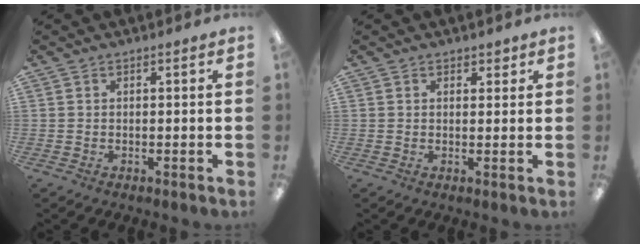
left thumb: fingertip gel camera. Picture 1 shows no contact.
{"total": 1.7, "force": [1.1, 1.1, 0.5], "torque": [-0.002, -0.001, 0.018]}